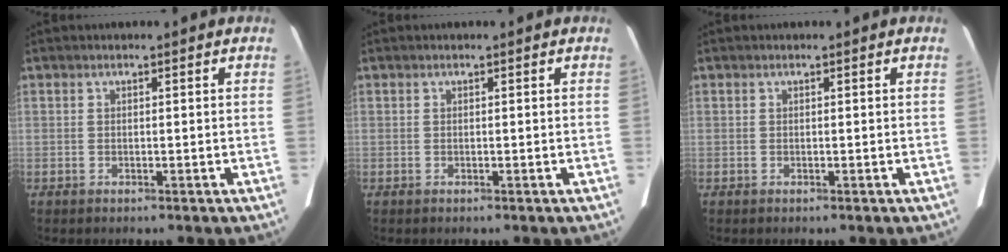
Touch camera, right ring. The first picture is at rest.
{"total": 0.0}
{"total": 0.0}